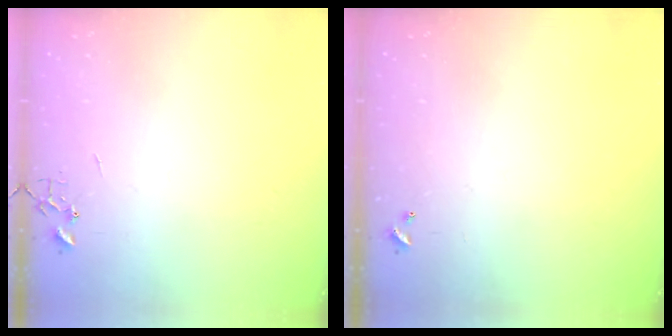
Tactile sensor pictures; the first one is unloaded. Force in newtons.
{"total": 0.0}